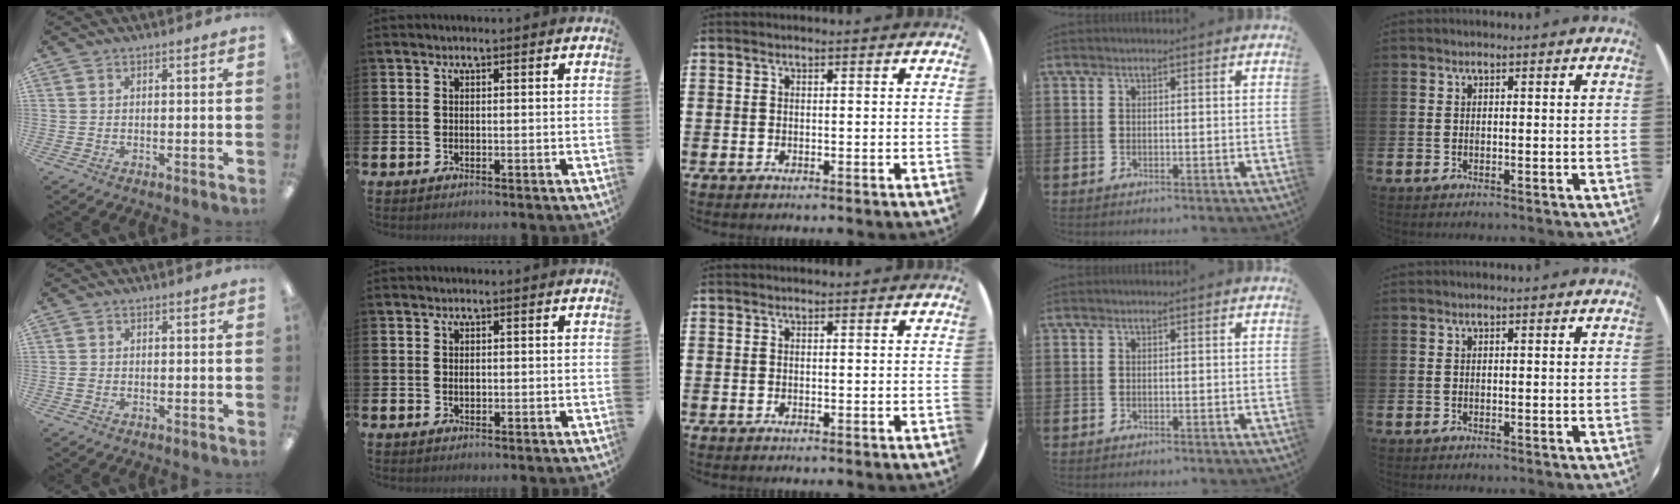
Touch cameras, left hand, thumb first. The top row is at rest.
{"thumb": {"total": 1.1, "force": [-0.3, 0.9, 0.5], "torque": [-0.009, 0.004, -0.007]}, "index": {"total": 0.6, "force": [0.1, 0.4, 0.4], "torque": [-0.009, 0.002, 0.000]}}